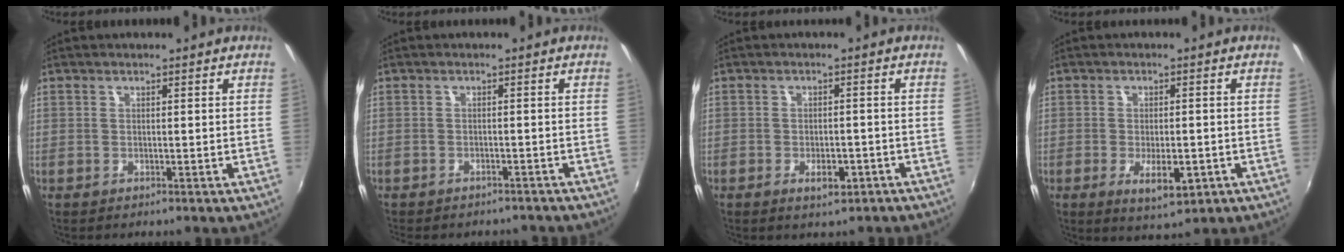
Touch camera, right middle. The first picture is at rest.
{"total": 6.8, "force": [-6.0, 2.2, 2.1], "torque": [-0.051, -0.015, -0.080]}
{"total": 3.7, "force": [-2.2, 2.0, 2.3], "torque": [-0.044, 0.001, -0.025]}
{"total": 6.3, "force": [-2.4, 2.7, 5.1], "torque": [-0.097, -0.014, -0.031]}